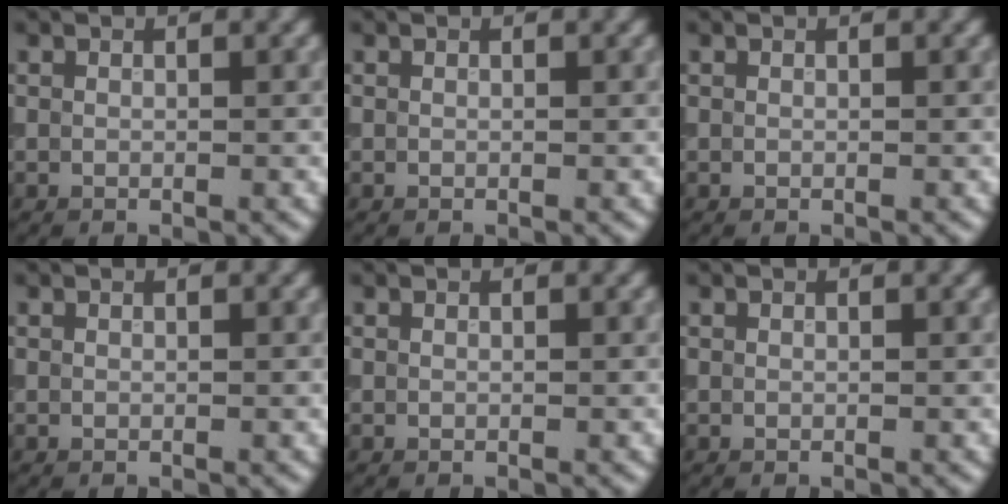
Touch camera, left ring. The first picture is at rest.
{"total": 0.0}
{"total": 0.0}
{"total": 0.0}
{"total": 0.0}
{"total": 0.0}